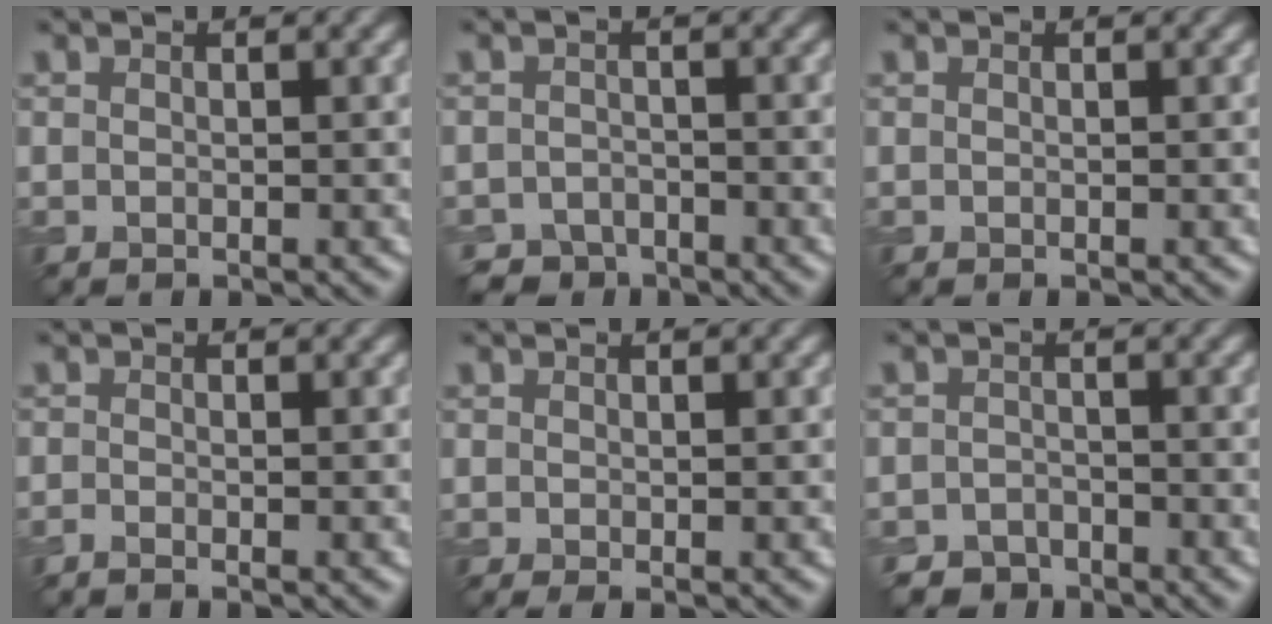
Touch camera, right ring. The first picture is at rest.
{"total": 2.7, "force": [-2.3, 1.5, 0.2], "torque": [0.010, 0.003, -0.041]}
{"total": 0.0}
{"total": 0.7, "force": [-0.6, 0.1, 0.4], "torque": [-0.009, -0.006, -0.014]}
{"total": 0.6, "force": [-0.1, 0.1, 0.6], "torque": [-0.010, -0.004, -0.002]}
{"total": 2.3, "force": [-2.0, 1.2, 0.1], "torque": [0.009, 0.008, -0.036]}